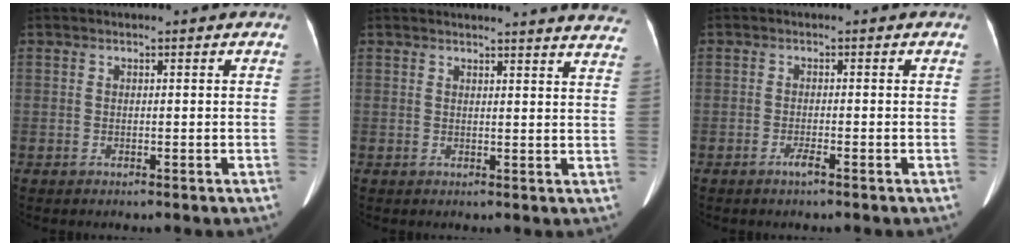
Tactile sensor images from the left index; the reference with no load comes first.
{"total": 17.1, "force": [16.6, 0.9, 4.0], "torque": [-0.038, -0.066, 0.166]}
{"total": 1.4, "force": [-1.0, -0.1, 1.0], "torque": [-0.022, -0.002, -0.018]}